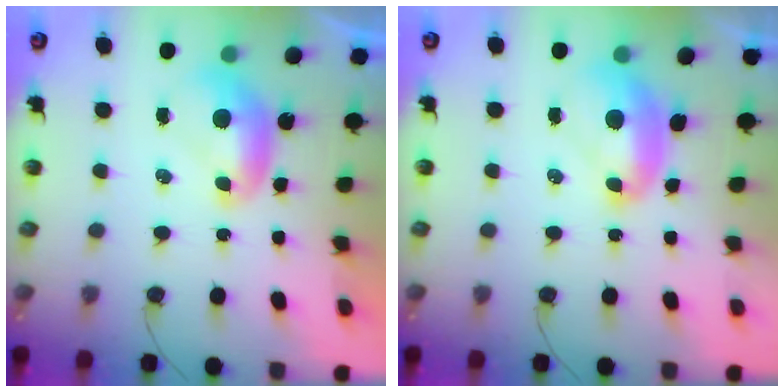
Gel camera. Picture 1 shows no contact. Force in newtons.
{"total": 2.3, "press": 2.3, "slide": 0.6}